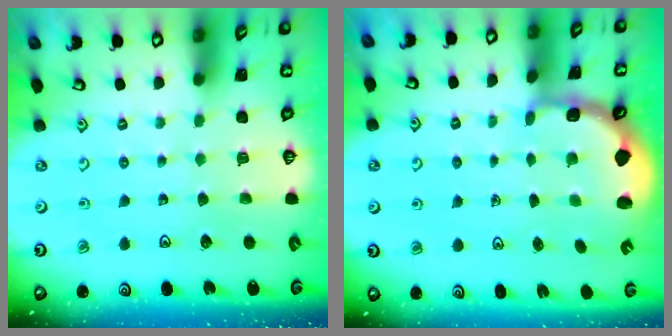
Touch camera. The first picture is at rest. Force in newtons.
{"total": 2.2, "press": 1.9, "slide": 1.1}